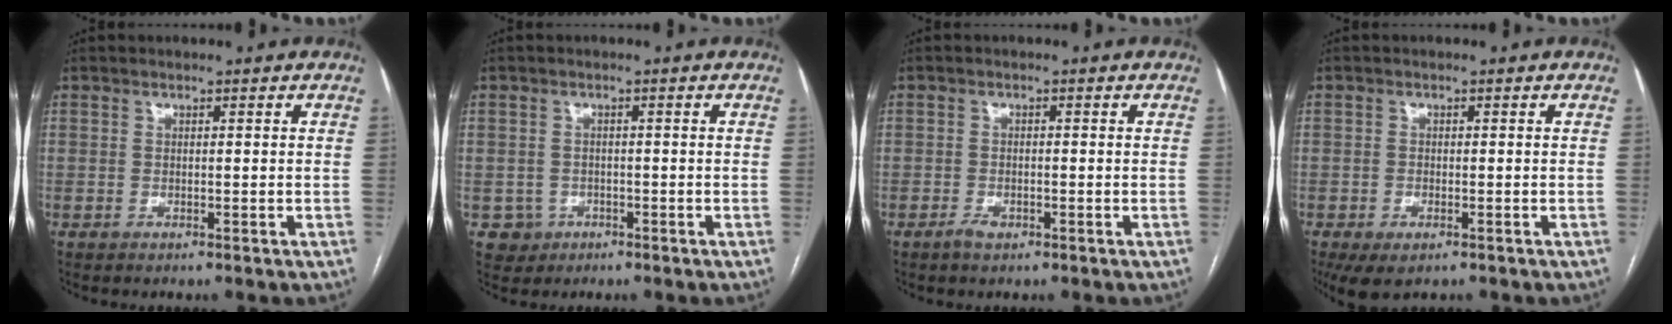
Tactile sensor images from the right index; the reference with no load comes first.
{"total": 3.2, "force": [-1.2, 2.9, -0.1], "torque": [0.009, 0.011, -0.016]}
{"total": 1.7, "force": [-1.1, 0.7, 1.1], "torque": [-0.021, 0.001, -0.014]}
{"total": 4.6, "force": [-2.7, 2.2, 3.0], "torque": [-0.057, -0.010, -0.039]}